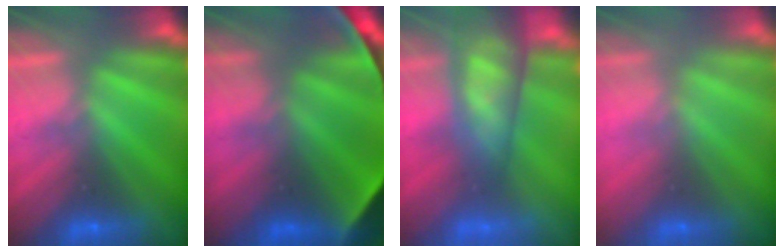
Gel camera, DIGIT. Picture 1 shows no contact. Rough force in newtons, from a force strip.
{"total": 11.0}
{"total": 10.5}
{"total": 2.7}